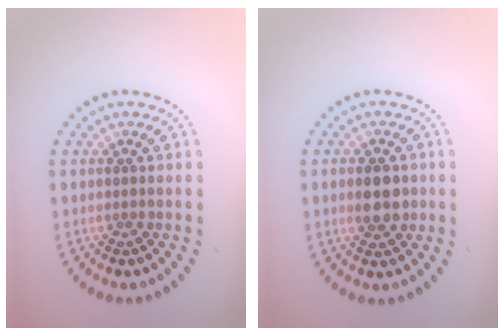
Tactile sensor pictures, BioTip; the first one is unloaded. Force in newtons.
{"total": 3.4, "press": 3.4, "slide": 0.1}